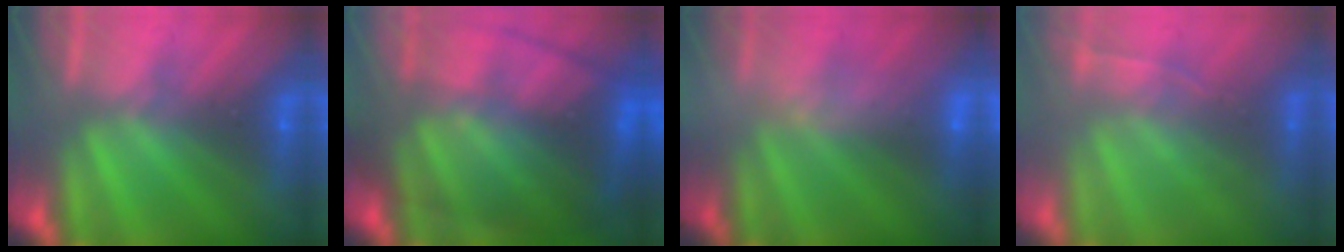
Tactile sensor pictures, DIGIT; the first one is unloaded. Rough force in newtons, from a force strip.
{"total": 7.7}
{"total": 2.5}
{"total": 1.8}